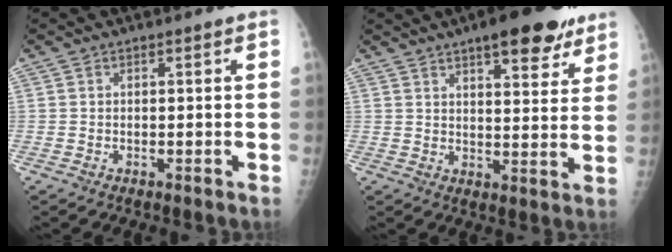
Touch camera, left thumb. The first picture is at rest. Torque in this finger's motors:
{"motor_torque": [-0.15, 0.19, -0.34, -0.27, -0.03]}